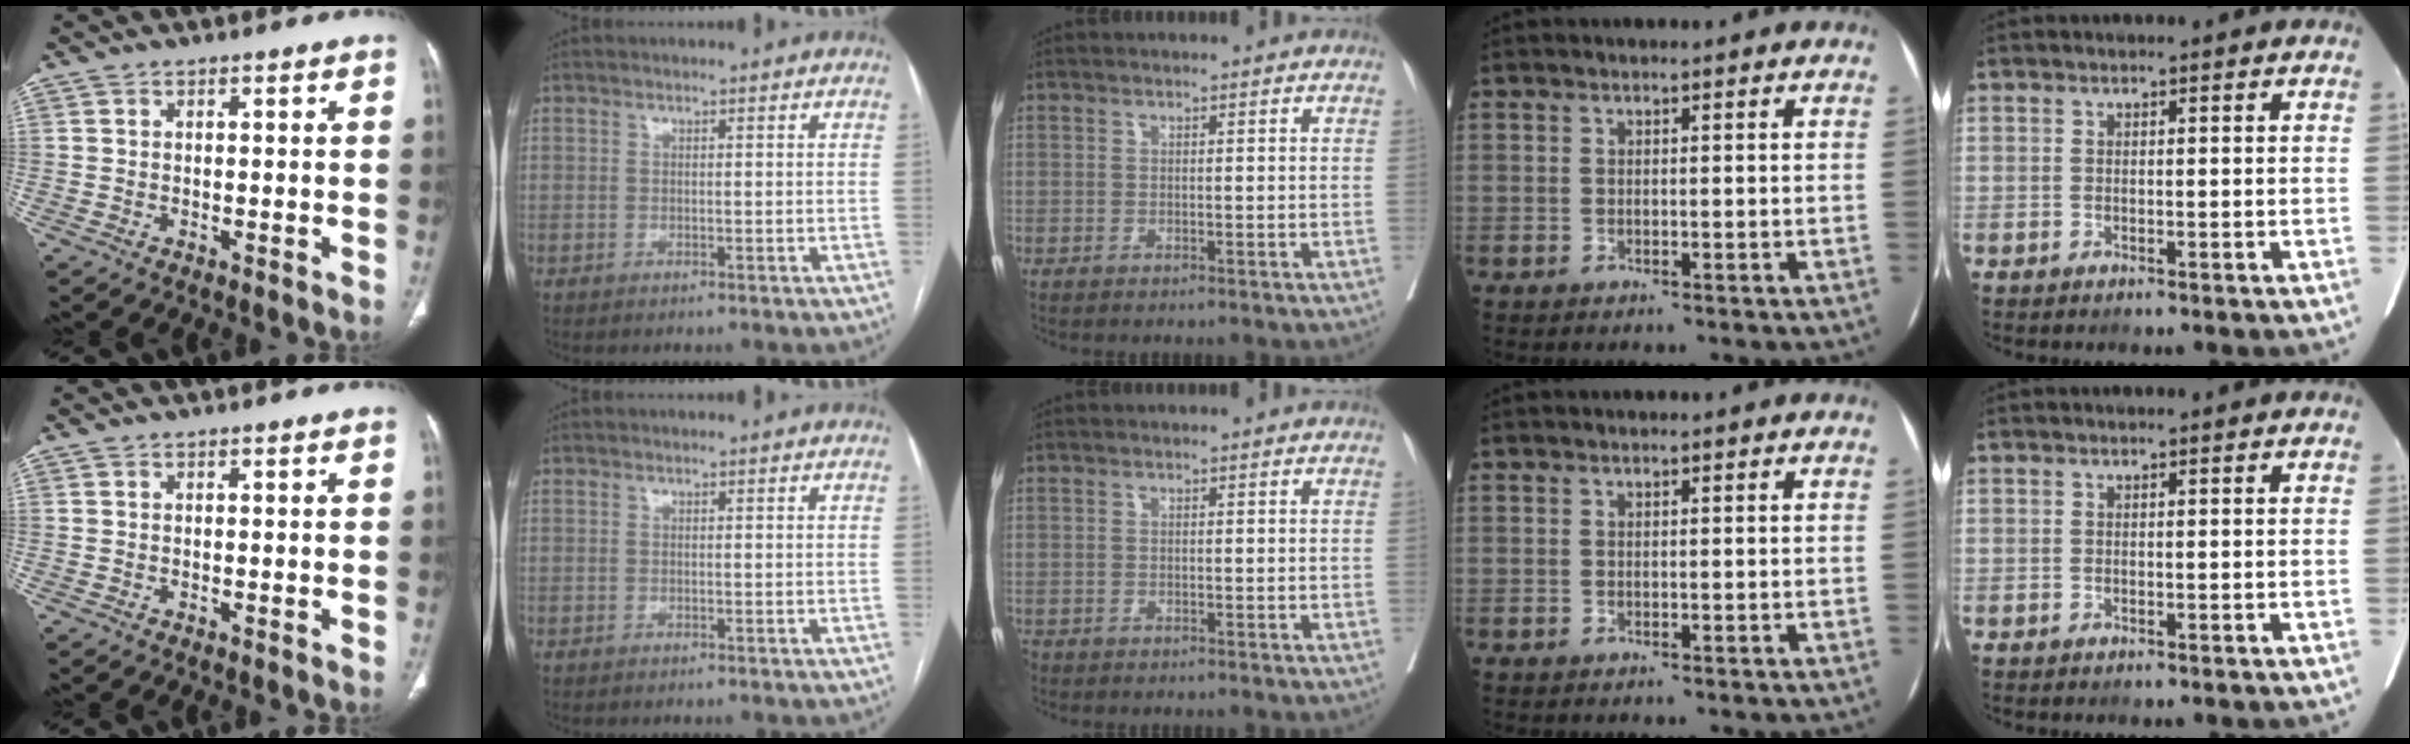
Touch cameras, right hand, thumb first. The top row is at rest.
{"middle": {"total": 1.2, "force": [-0.9, 0.8, 0.3], "torque": [-0.010, -0.004, -0.014]}}